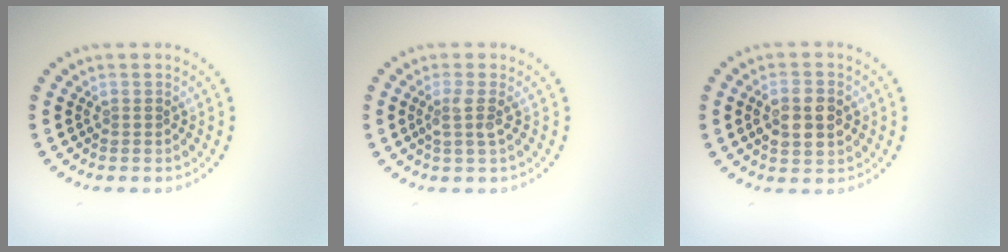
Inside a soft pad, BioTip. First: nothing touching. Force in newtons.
{"total": 1.8, "press": 1.3, "slide": 1.2}
{"total": 3.9, "press": 3.9, "slide": 0.3}